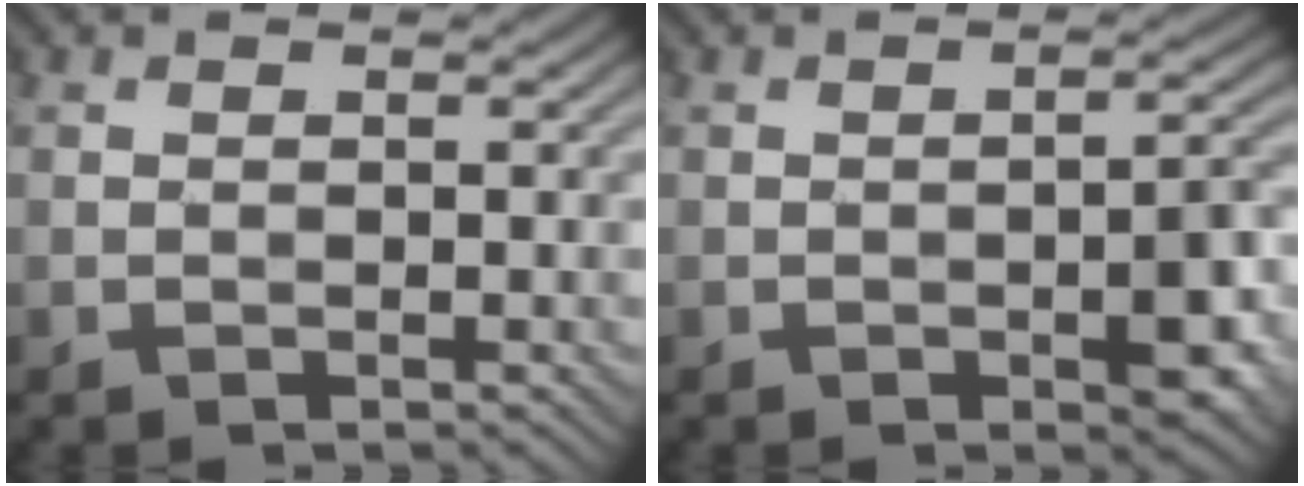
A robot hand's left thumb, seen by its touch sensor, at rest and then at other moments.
{"total": 4.8, "force": [-1.8, 1.8, 4.1], "torque": [-0.054, 0.002, -0.023]}